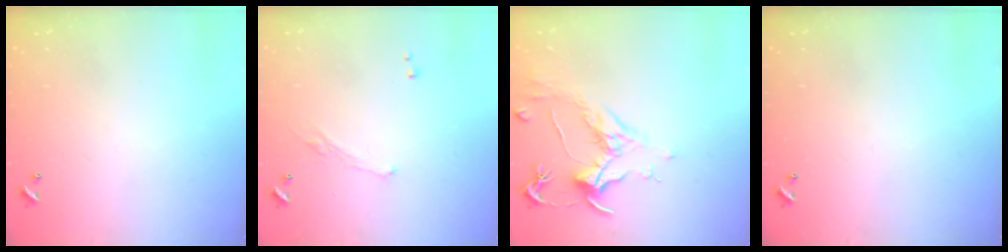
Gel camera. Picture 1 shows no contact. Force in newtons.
{"total": 1.9, "press": 1.7, "slide": 0.8}
{"total": 1.7, "press": 1.5, "slide": 0.9}
{"total": 0.0}